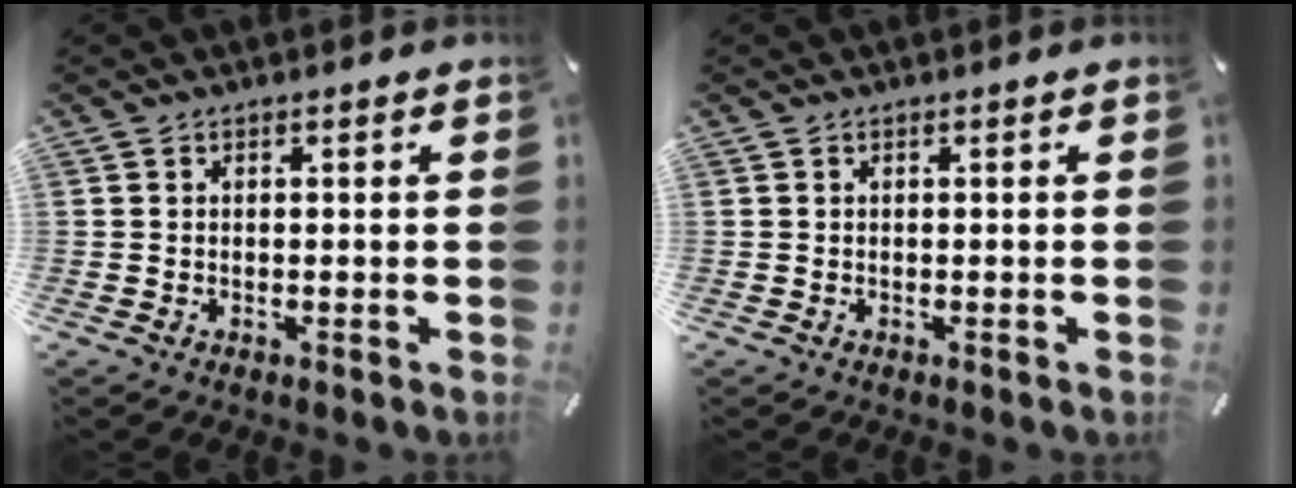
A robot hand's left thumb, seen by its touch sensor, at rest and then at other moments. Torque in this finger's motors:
{"motor_torque": [0.00, 0.00, -0.02, -0.01, 0.00]}